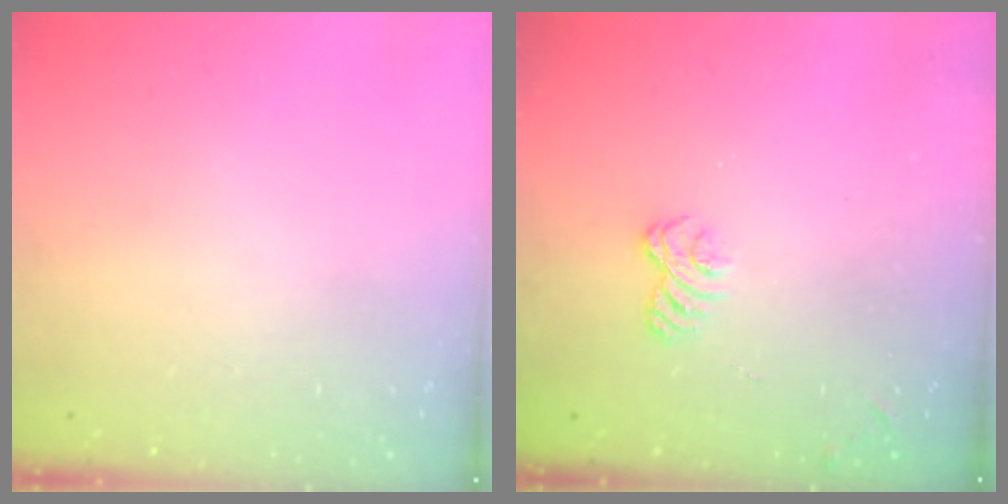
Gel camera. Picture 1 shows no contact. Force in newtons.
{"total": 2.8, "press": 2.5, "slide": 1.4}